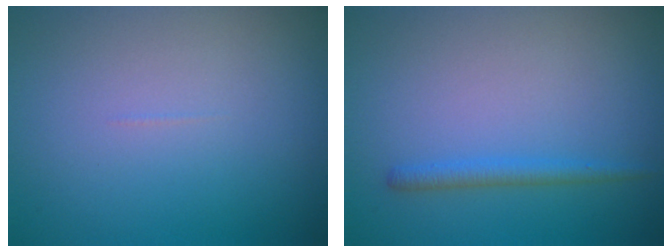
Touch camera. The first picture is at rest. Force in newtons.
{"total": 1.4, "press": 1.4, "slide": 0.1}